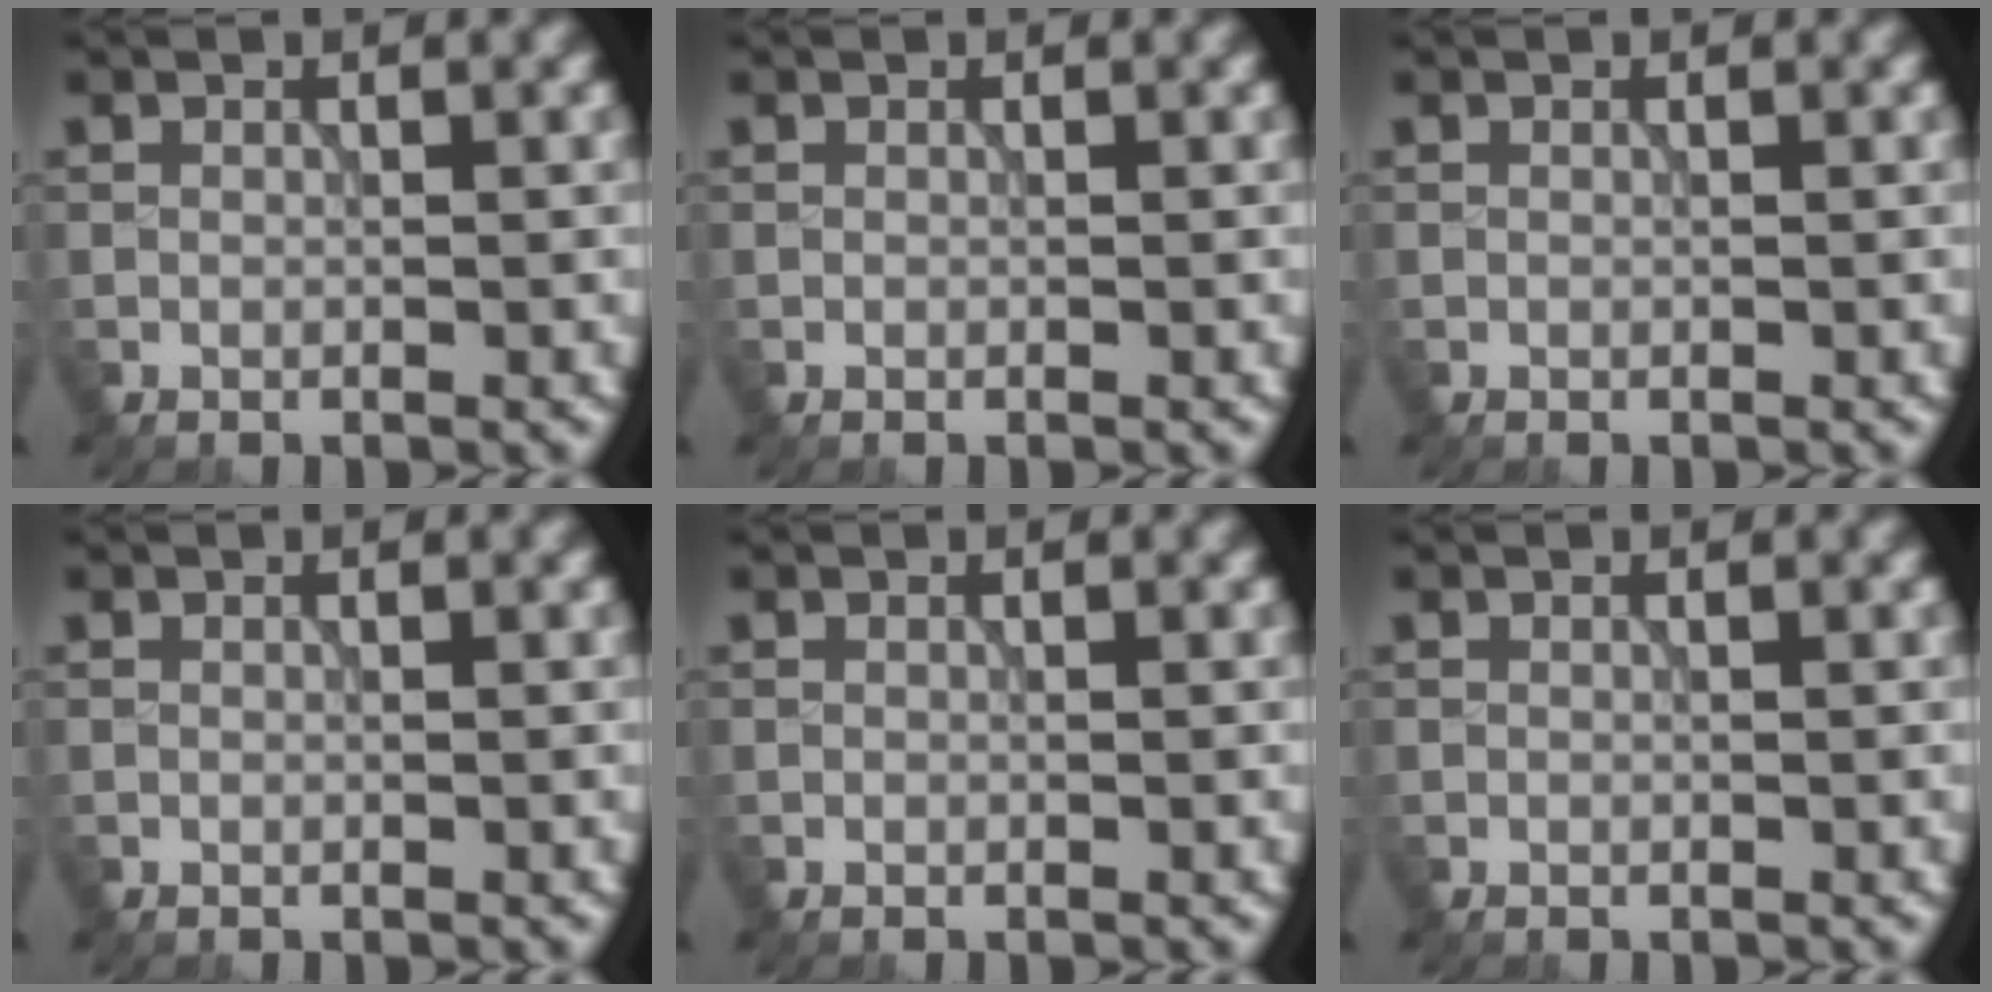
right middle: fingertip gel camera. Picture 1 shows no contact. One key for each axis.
{"total": 0.0}
{"total": 0.0}
{"total": 0.0}
{"total": 0.0}
{"total": 0.0}